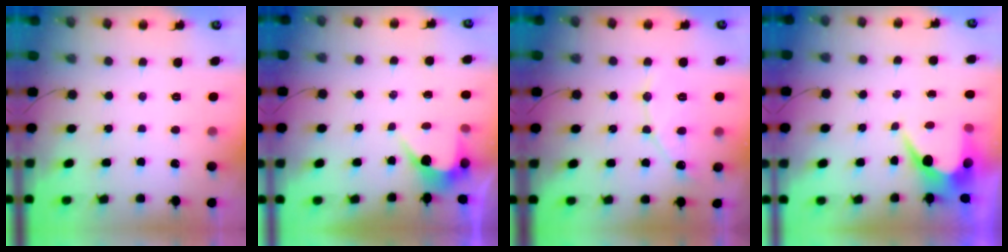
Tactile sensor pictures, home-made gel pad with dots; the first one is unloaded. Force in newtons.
{"total": 3.4, "press": 3.4, "slide": 0.3}
{"total": 8.5, "press": 8.5, "slide": 0.7}
{"total": 6.4, "press": 6.4, "slide": 0.4}